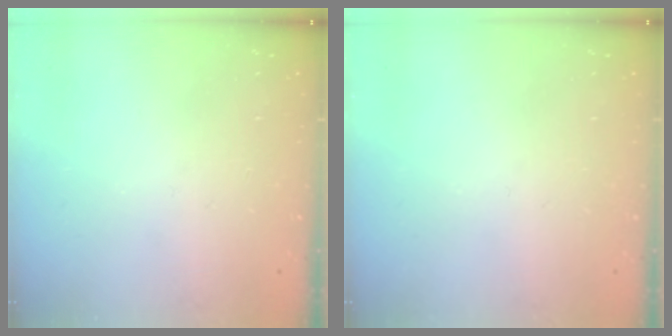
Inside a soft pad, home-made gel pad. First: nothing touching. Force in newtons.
{"total": 0.0}